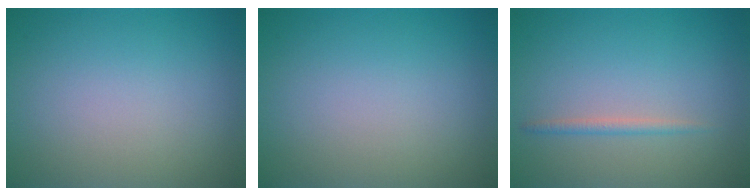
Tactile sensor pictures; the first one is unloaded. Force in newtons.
{"total": 0.0}
{"total": 1.1, "press": 1.1, "slide": 0.0}